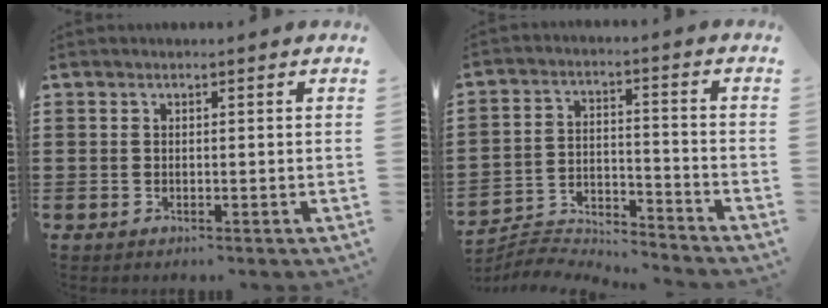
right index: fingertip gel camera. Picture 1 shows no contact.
{"total": 5.8, "force": [-5.8, 0.4, 0.3], "torque": [-0.012, 0.007, -0.119]}